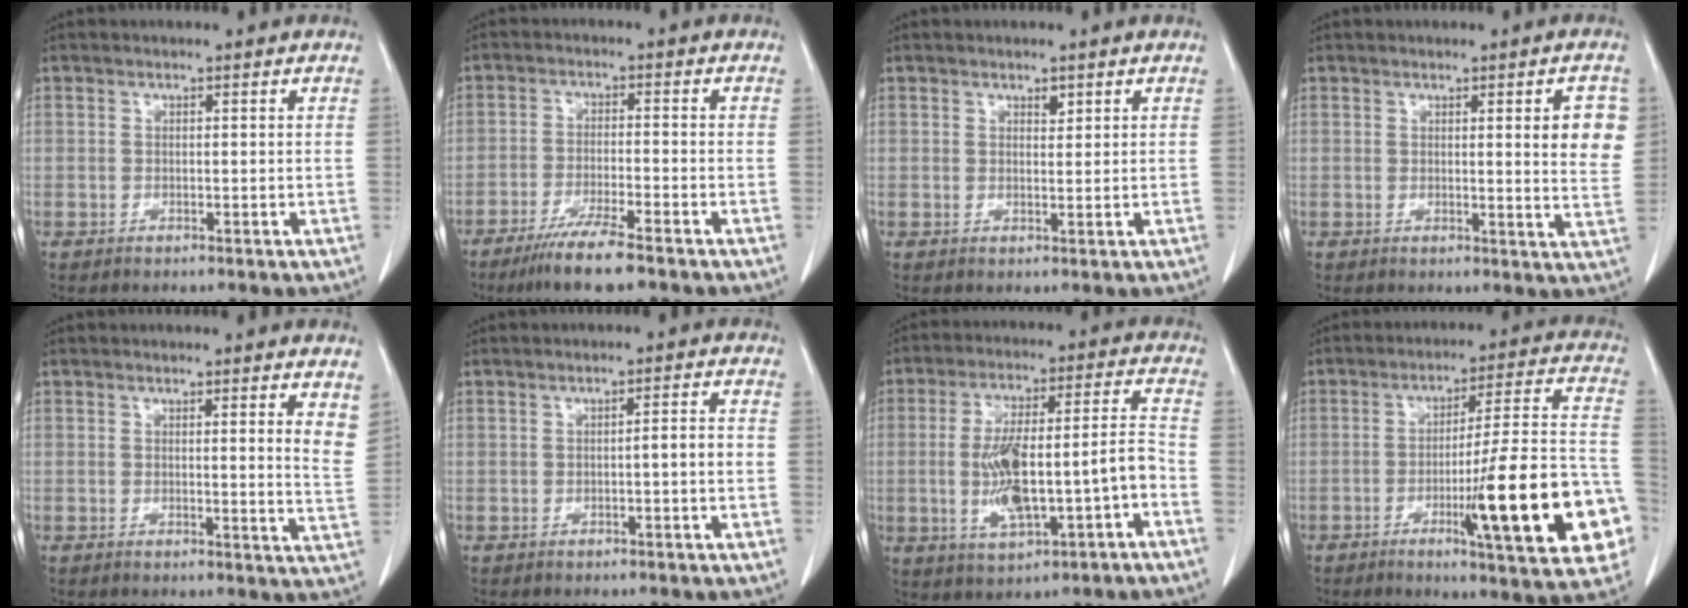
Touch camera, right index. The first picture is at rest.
{"total": 7.9, "force": [-5.9, 0.0, 5.2], "torque": [-0.094, -0.022, -0.104]}
{"total": 1.1, "force": [0.7, 0.5, 0.6], "torque": [-0.009, -0.005, 0.010]}
{"total": 6.0, "force": [1.6, 0.9, 5.7], "torque": [-0.059, -0.008, 0.014]}
{"total": 4.2, "force": [2.5, 0.0, 3.4], "torque": [-0.044, -0.017, 0.018]}
{"total": 2.4, "force": [-0.6, 0.0, 2.4], "torque": [-0.033, 0.002, -0.010]}
{"total": 13.8, "force": [-3.6, 2.7, 13.1], "torque": [-0.234, 0.022, -0.049]}
{"total": 19.8, "force": [-6.4, 1.4, 18.6], "torque": [-0.208, 0.010, -0.086]}